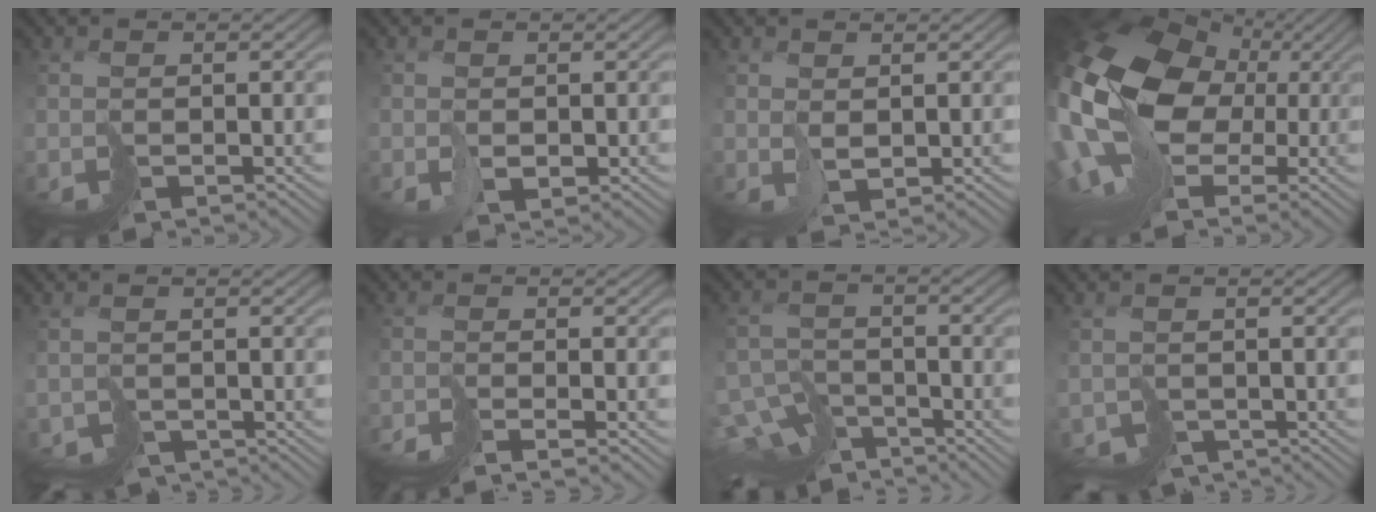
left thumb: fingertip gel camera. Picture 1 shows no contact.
{"total": 1.0, "force": [0.3, 0.7, 0.6], "torque": [-0.008, 0.001, 0.008]}
{"total": 1.4, "force": [1.2, 0.3, 0.5], "torque": [-0.010, 0.006, 0.027]}
{"total": 20.4, "force": [0.3, 15.9, 12.7], "torque": [-0.288, -0.027, -0.010]}
{"total": 3.4, "force": [-3.0, 1.6, 0.4], "torque": [0.005, -0.017, -0.055]}
{"total": 4.0, "force": [-3.7, -0.7, 1.4], "torque": [-0.020, 0.003, -0.074]}
{"total": 11.2, "force": [-9.4, 4.9, 3.5], "torque": [-0.068, -0.017, -0.144]}
{"total": 3.9, "force": [-3.3, 2.1, 0.6], "torque": [0.002, -0.019, -0.055]}